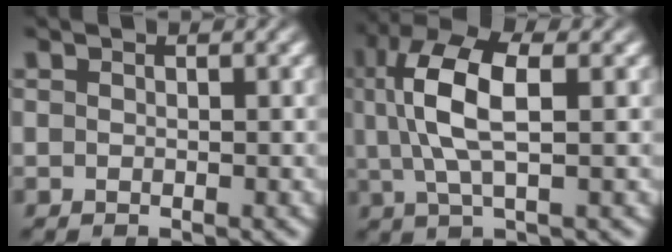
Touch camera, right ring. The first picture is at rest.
{"total": 7.6, "force": [1.6, 3.4, 6.6], "torque": [-0.132, 0.004, 0.029]}